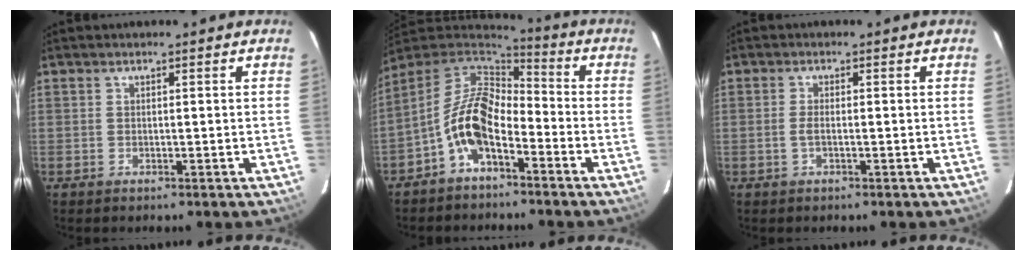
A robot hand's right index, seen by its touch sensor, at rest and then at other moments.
{"total": 11.2, "force": [-4.8, 5.7, 8.4], "torque": [-0.171, 0.015, -0.096]}
{"total": 1.6, "force": [-0.5, 0.5, 1.5], "torque": [-0.033, 0.001, -0.010]}